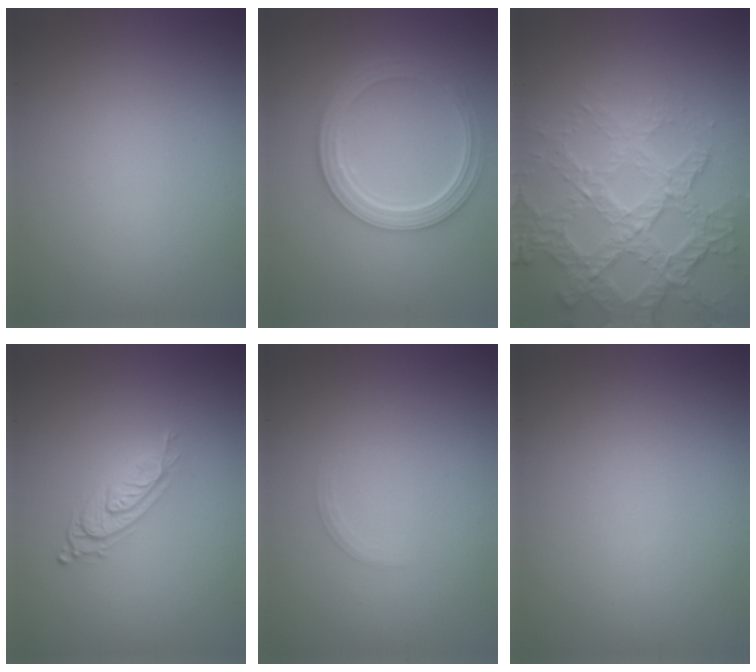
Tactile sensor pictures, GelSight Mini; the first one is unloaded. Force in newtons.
{"total": 5.0, "press": 3.8, "slide": 3.3}
{"total": 7.2, "press": 5.1, "slide": 5.0}
{"total": 2.9, "press": 1.9, "slide": 2.2}
{"total": 0.7, "press": 0.7, "slide": 0.1}
{"total": 0.0}